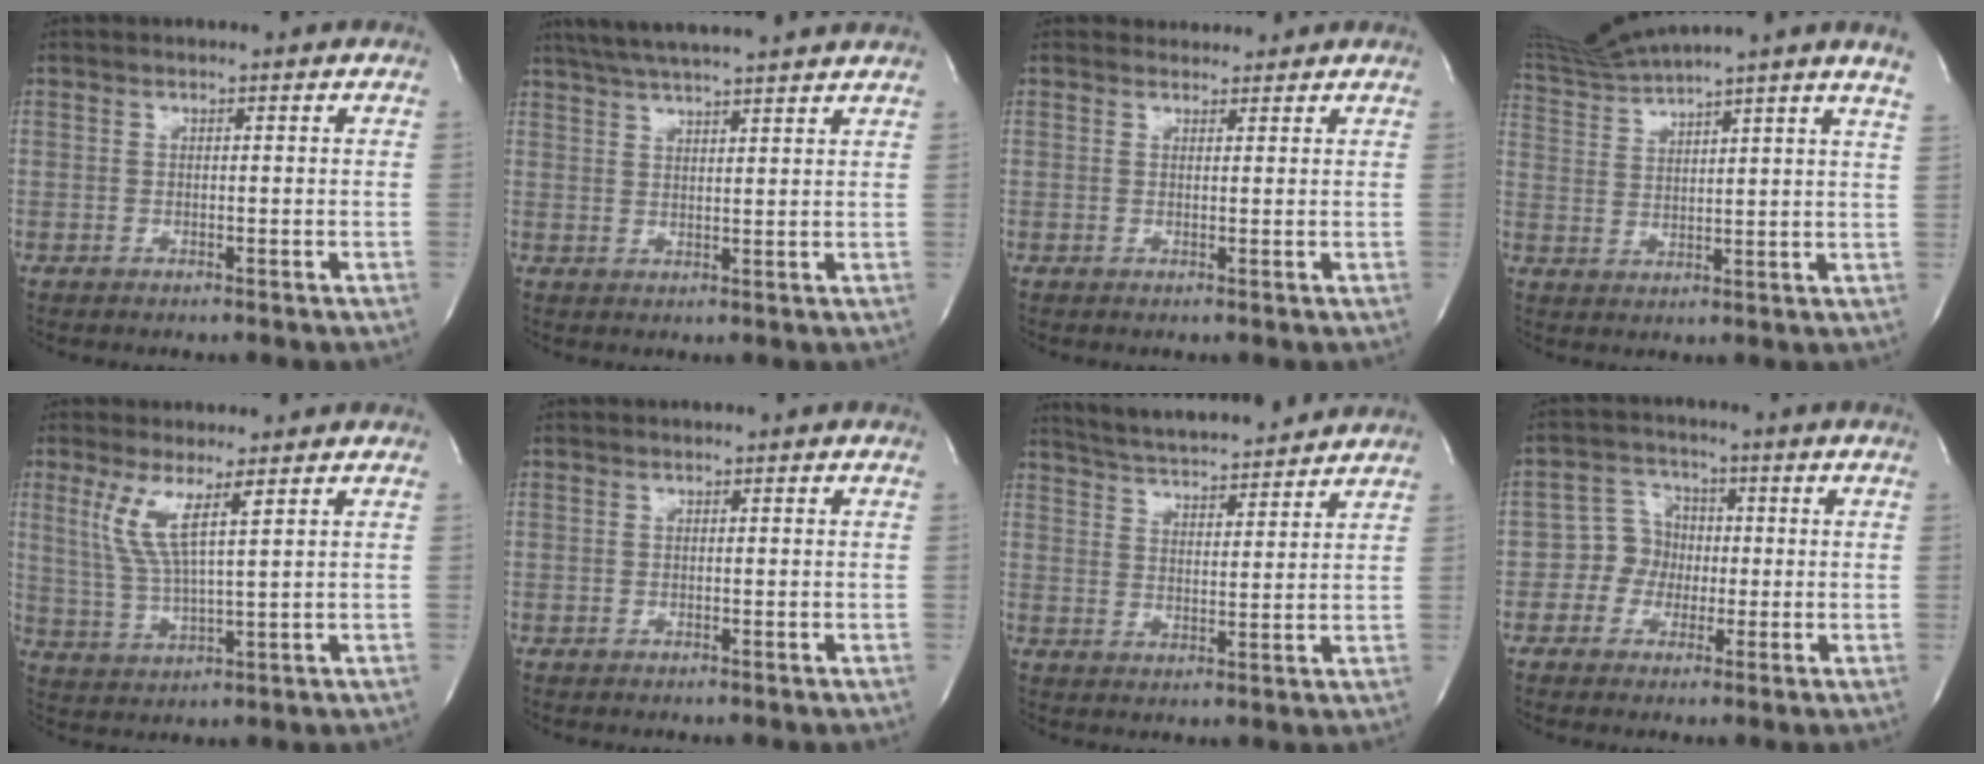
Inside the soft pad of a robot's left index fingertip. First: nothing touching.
{"total": 14.5, "force": [12.8, 0.3, 6.8], "torque": [-0.125, 0.029, 0.182]}
{"total": 1.9, "force": [1.7, 0.6, -0.4], "torque": [-0.001, 0.006, 0.024]}
{"total": 13.7, "force": [12.2, -3.1, 5.3], "torque": [-0.092, -0.043, 0.178]}
{"total": 6.3, "force": [2.9, 0.0, 5.5], "torque": [-0.119, -0.011, 0.066]}
{"total": 0.0}
{"total": 14.6, "force": [13.6, 1.5, 5.0], "torque": [-0.091, 0.015, 0.205]}
{"total": 5.0, "force": [-0.9, 4.7, 1.5], "torque": [-0.029, 0.015, -0.019]}